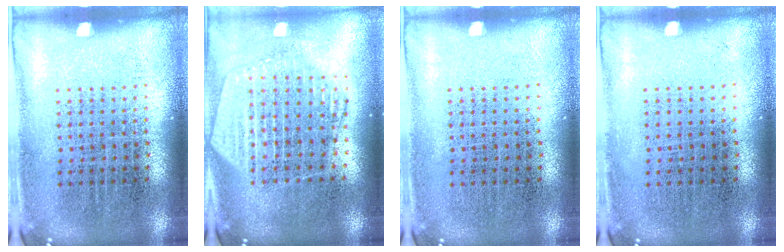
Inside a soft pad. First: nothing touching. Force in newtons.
{"total": 2.1, "press": 1.9, "slide": 0.9}
{"total": 0.0}
{"total": 0.0}